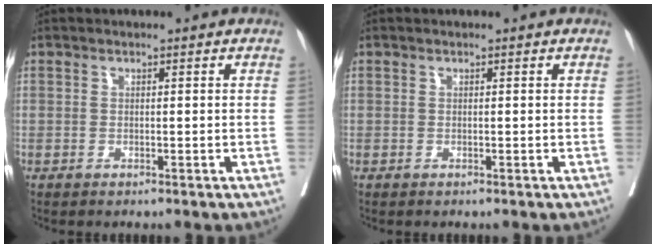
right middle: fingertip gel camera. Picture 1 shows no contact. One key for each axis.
{"total": 0.0}